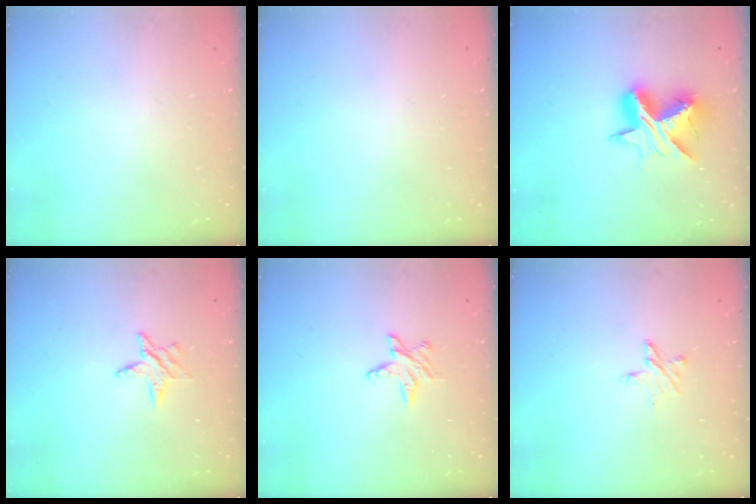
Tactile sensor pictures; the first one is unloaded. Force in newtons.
{"total": 0.0}
{"total": 13.0, "press": 13.0, "slide": 0.9}
{"total": 5.3, "press": 5.3, "slide": 0.6}
{"total": 5.2, "press": 5.2, "slide": 0.6}
{"total": 5.8, "press": 5.8, "slide": 0.5}